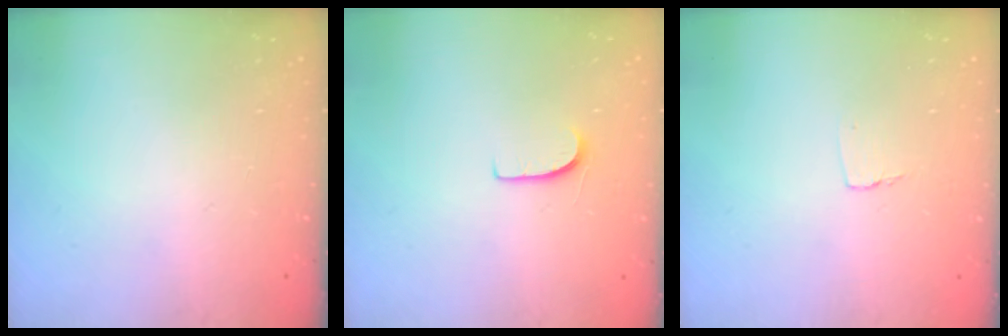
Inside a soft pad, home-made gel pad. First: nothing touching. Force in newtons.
{"total": 5.9, "press": 5.9, "slide": 0.4}
{"total": 3.4, "press": 3.4, "slide": 0.3}